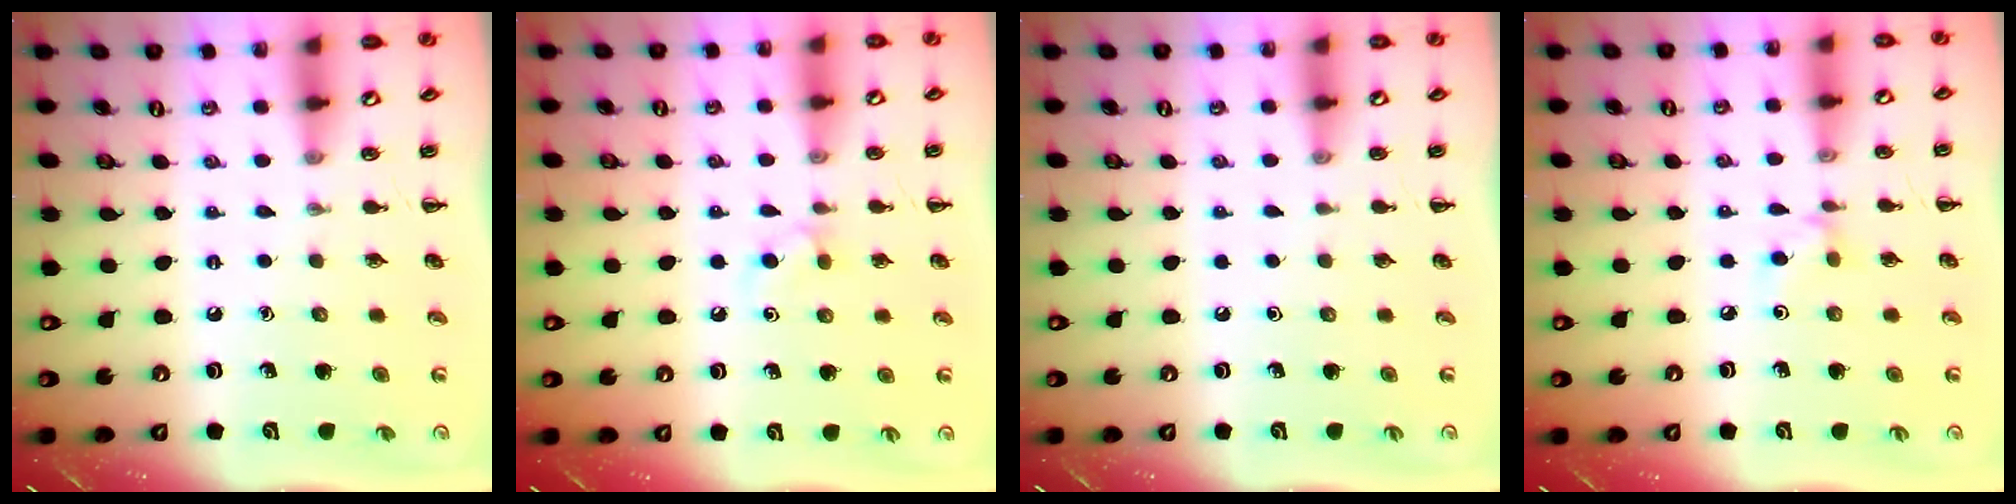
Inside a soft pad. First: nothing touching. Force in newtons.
{"total": 4.3, "press": 4.0, "slide": 1.5}
{"total": 0.0}
{"total": 4.6, "press": 4.4, "slide": 1.6}